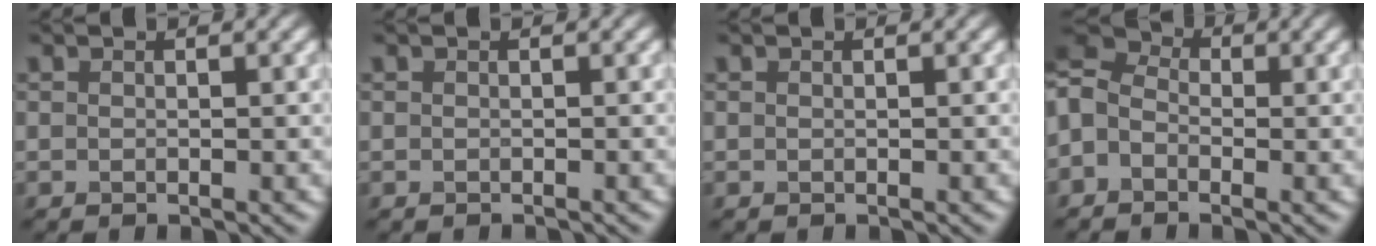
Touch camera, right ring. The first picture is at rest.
{"total": 0.6, "force": [-0.5, 0.0, -0.1], "torque": [0.002, -0.009, -0.010]}
{"total": 0.0}
{"total": 5.5, "force": [-0.8, 4.1, 3.5], "torque": [-0.088, 0.015, -0.026]}